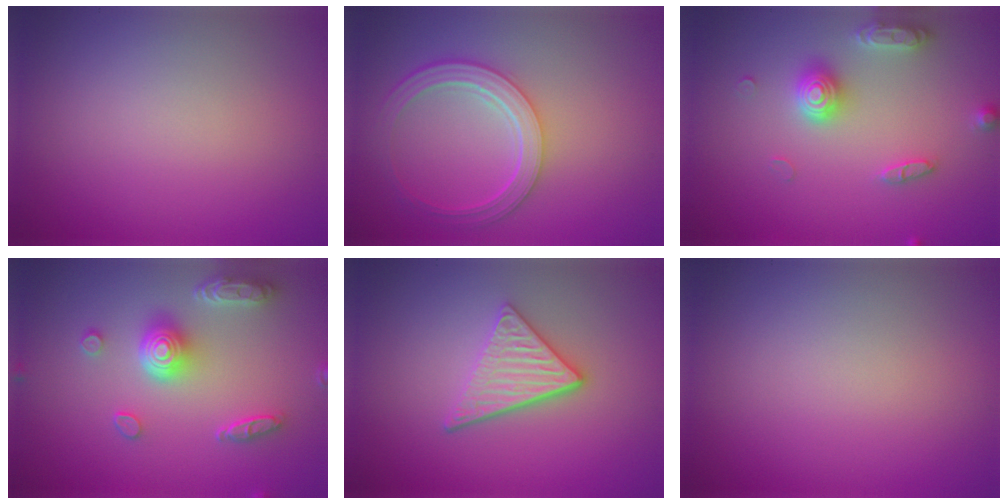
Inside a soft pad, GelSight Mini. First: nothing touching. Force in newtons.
{"total": 4.7, "press": 3.7, "slide": 2.9}
{"total": 3.7, "press": 3.6, "slide": 0.4}
{"total": 4.9, "press": 3.9, "slide": 3.0}
{"total": 3.8, "press": 3.1, "slide": 2.3}
{"total": 0.0}